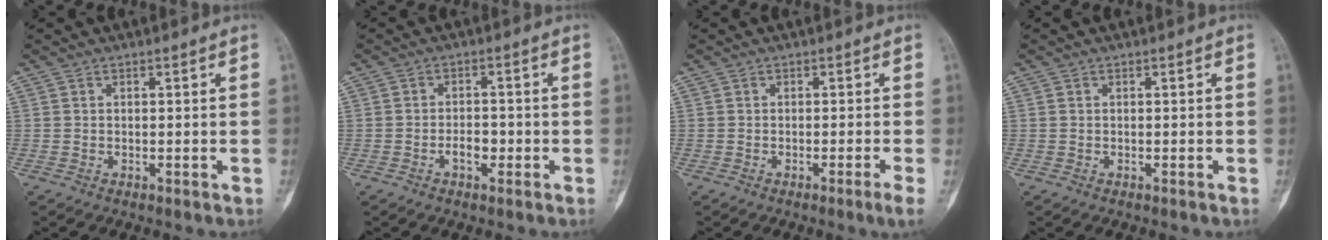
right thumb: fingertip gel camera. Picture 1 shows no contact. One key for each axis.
{"total": 3.0, "fx": -1.2, "fy": 1.6, "fz": 2.2, "tx": -0.030, "ty": 0.010, "tz": -0.020}
{"total": 2.3, "fx": -1.2, "fy": -0.7, "fz": 1.9, "tx": -0.040, "ty": -0.002, "tz": -0.019}
{"total": 0.0}